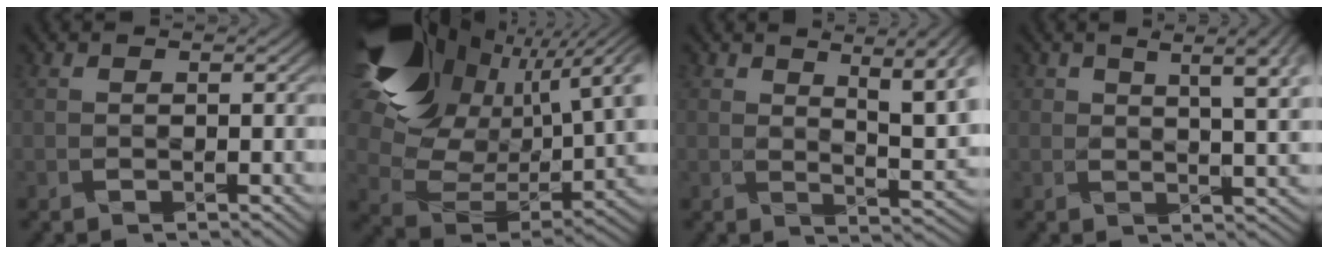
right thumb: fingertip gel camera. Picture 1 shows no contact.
{"total": 20.7, "force": [9.6, 12.2, 13.7], "torque": [-0.295, 0.034, 0.183]}
{"total": 8.2, "force": [3.9, 2.8, 6.6], "torque": [-0.107, 0.000, 0.062]}
{"total": 8.4, "force": [3.6, 3.0, 6.9], "torque": [-0.081, 0.016, 0.045]}